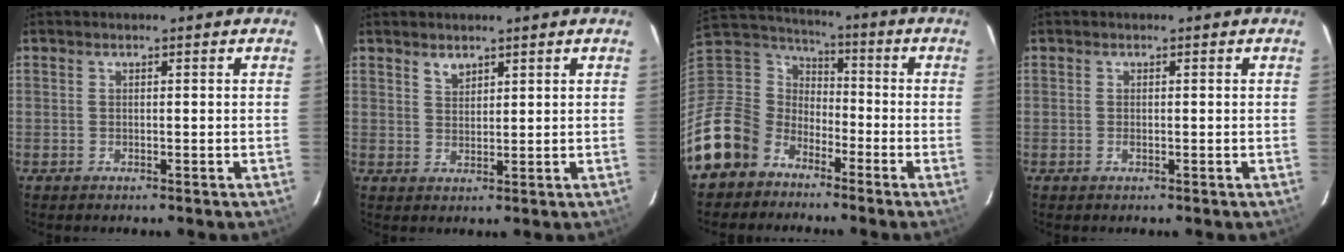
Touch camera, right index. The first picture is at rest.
{"total": 2.3, "force": [1.8, 1.2, 0.9], "torque": [-0.012, 0.002, 0.033]}
{"total": 14.2, "force": [-9.0, 10.6, 2.9], "torque": [-0.100, 0.036, -0.172]}
{"total": 0.6, "force": [-0.2, 0.3, 0.5], "torque": [-0.012, -0.002, -0.004]}